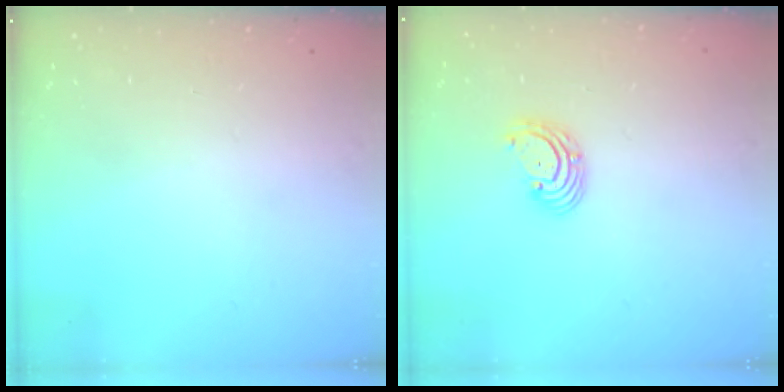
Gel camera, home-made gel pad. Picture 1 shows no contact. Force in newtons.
{"total": 2.8, "press": 2.8, "slide": 0.2}